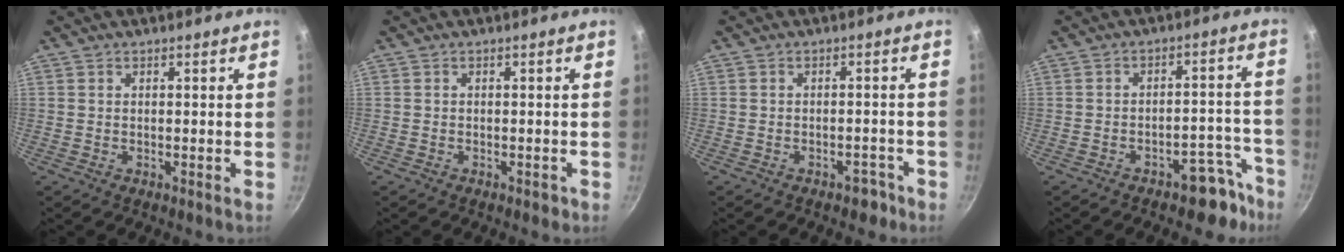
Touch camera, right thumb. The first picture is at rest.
{"total": 0.9, "force": [-0.6, 0.5, 0.5], "torque": [-0.003, 0.000, -0.008]}
{"total": 2.9, "force": [-2.0, 1.5, 1.4], "torque": [-0.010, 0.016, -0.024]}
{"total": 8.0, "force": [-5.7, 3.5, 4.3], "torque": [-0.030, 0.064, -0.077]}